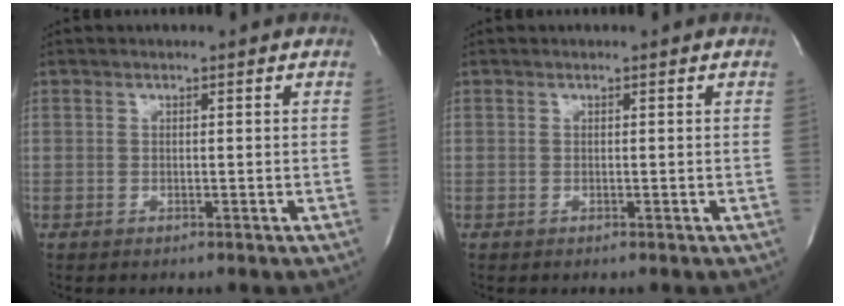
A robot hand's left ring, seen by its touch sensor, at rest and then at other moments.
{"total": 0.0}